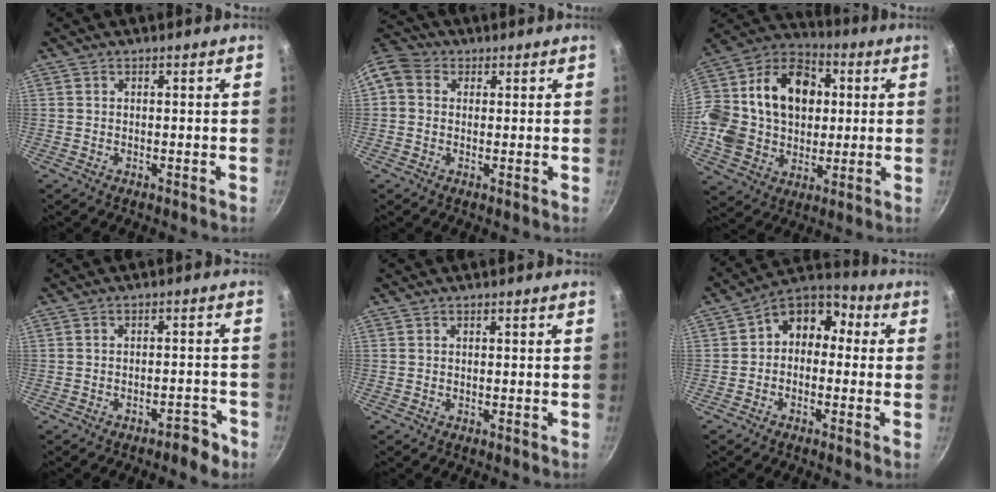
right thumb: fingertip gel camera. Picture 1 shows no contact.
{"total": 7.0, "force": [1.3, 5.9, 3.6], "torque": [-0.063, 0.015, 0.006]}
{"total": 26.6, "force": [3.5, 20.3, 16.9], "torque": [-0.307, 0.041, 0.055]}
{"total": 4.1, "force": [-2.9, 1.5, 2.4], "torque": [-0.018, 0.038, -0.027]}
{"total": 0.0}
{"total": 9.4, "force": [0.2, 7.3, 5.8], "torque": [-0.058, 0.041, -0.023]}